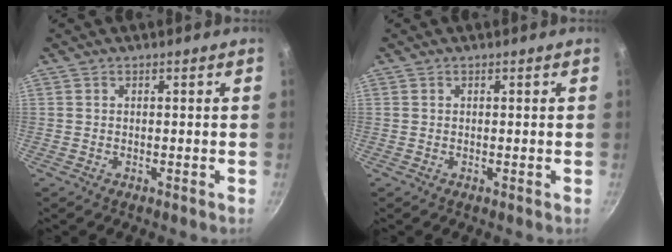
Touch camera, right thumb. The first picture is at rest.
{"total": 0.0}